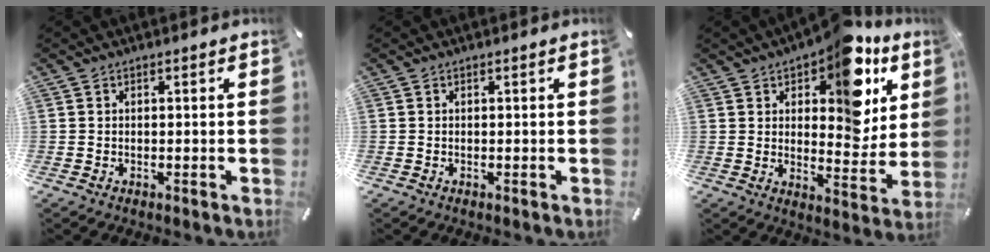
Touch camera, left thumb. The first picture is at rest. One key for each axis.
{"total": 0.0}
{"total": 17.2, "fx": 9.8, "fy": 8.7, "fz": 11.3, "tx": -0.146, "ty": -0.065, "tz": 0.164}